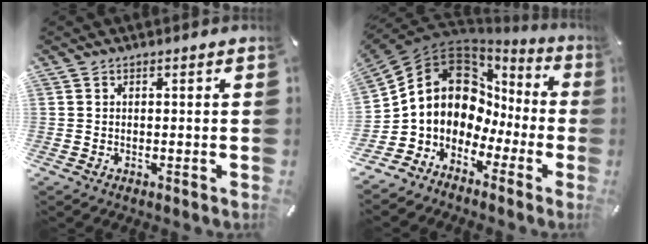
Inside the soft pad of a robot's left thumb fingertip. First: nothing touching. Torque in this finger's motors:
{"motor_torque": [1.01, 3.78, 0.86, -0.09, 0.27]}